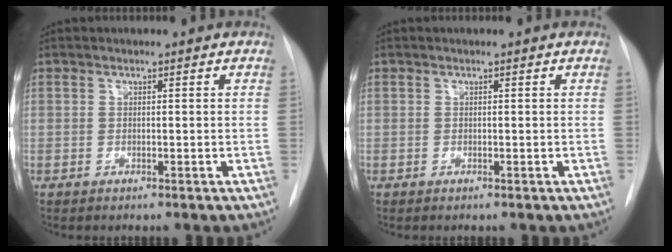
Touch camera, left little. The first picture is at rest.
{"total": 0.0}